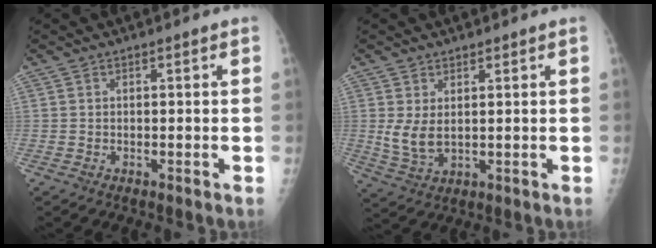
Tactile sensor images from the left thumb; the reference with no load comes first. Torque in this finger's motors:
{"motor_torque": [-0.01, -0.14, 0.53, -0.02, 0.21]}